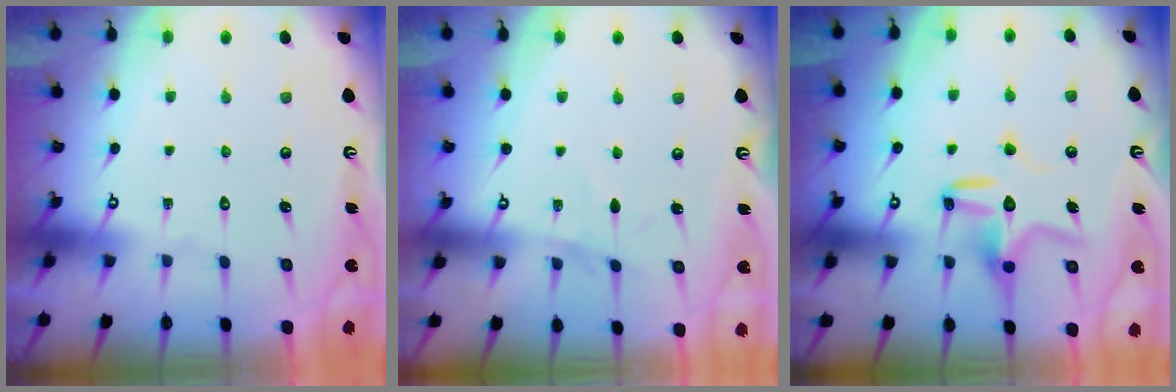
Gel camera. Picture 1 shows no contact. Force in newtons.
{"total": 3.3, "press": 3.3, "slide": 0.4}
{"total": 11.6, "press": 11.6, "slide": 0.3}